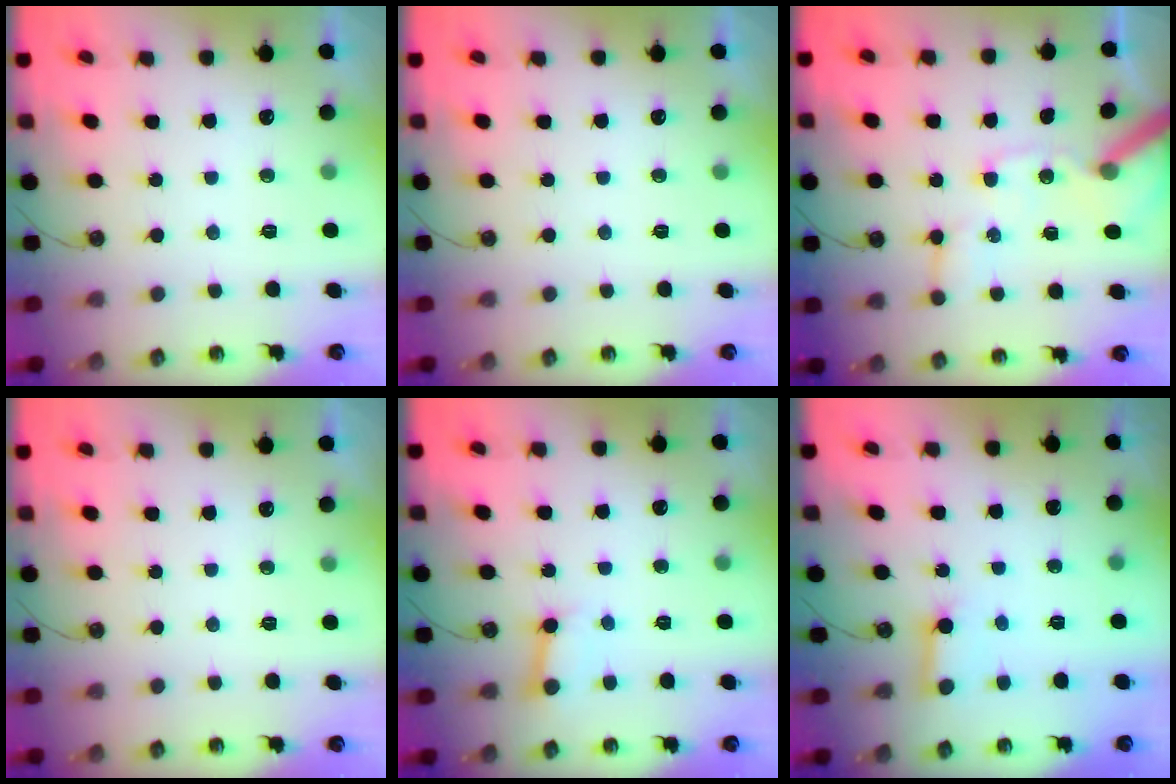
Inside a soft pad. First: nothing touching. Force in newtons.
{"total": 0.0}
{"total": 12.8, "press": 12.8, "slide": 1.4}
{"total": 0.0}
{"total": 3.0, "press": 3.0, "slide": 0.1}
{"total": 4.9, "press": 4.8, "slide": 0.6}